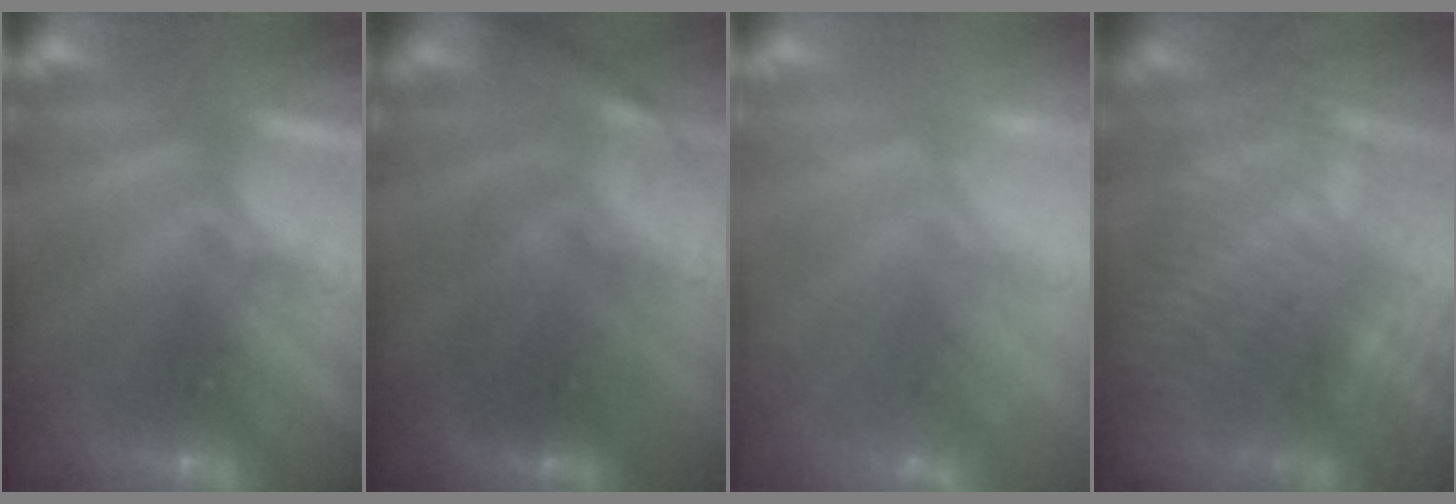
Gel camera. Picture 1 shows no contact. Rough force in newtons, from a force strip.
{"total": 2.6}
{"total": 8.8}
{"total": 8.4}